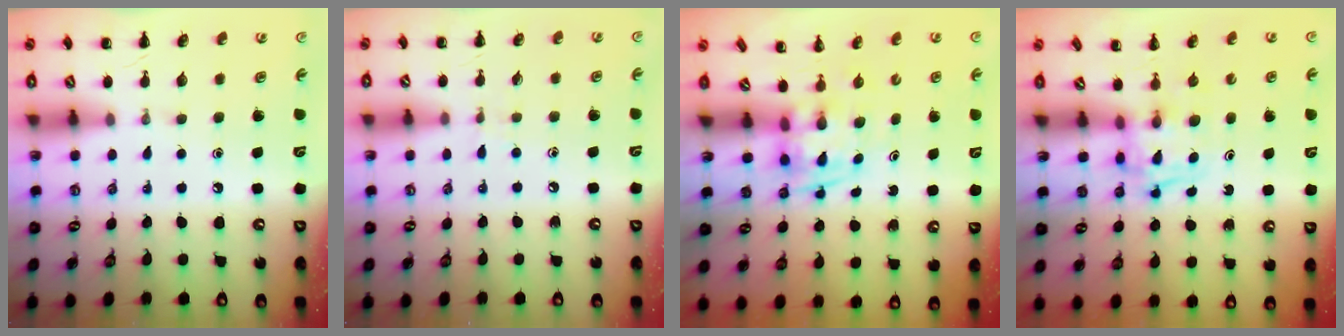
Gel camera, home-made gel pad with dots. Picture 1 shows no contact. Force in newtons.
{"total": 2.9, "press": 2.6, "slide": 1.2}
{"total": 3.2, "press": 3.2, "slide": 0.3}
{"total": 3.5, "press": 3.5, "slide": 0.5}